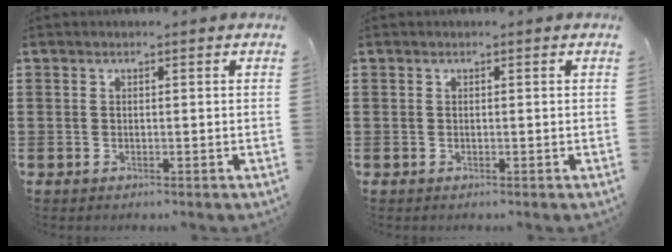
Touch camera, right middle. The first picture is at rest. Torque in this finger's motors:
{"motor_torque": [-1.10, -1.04, 0.00, 0.01]}